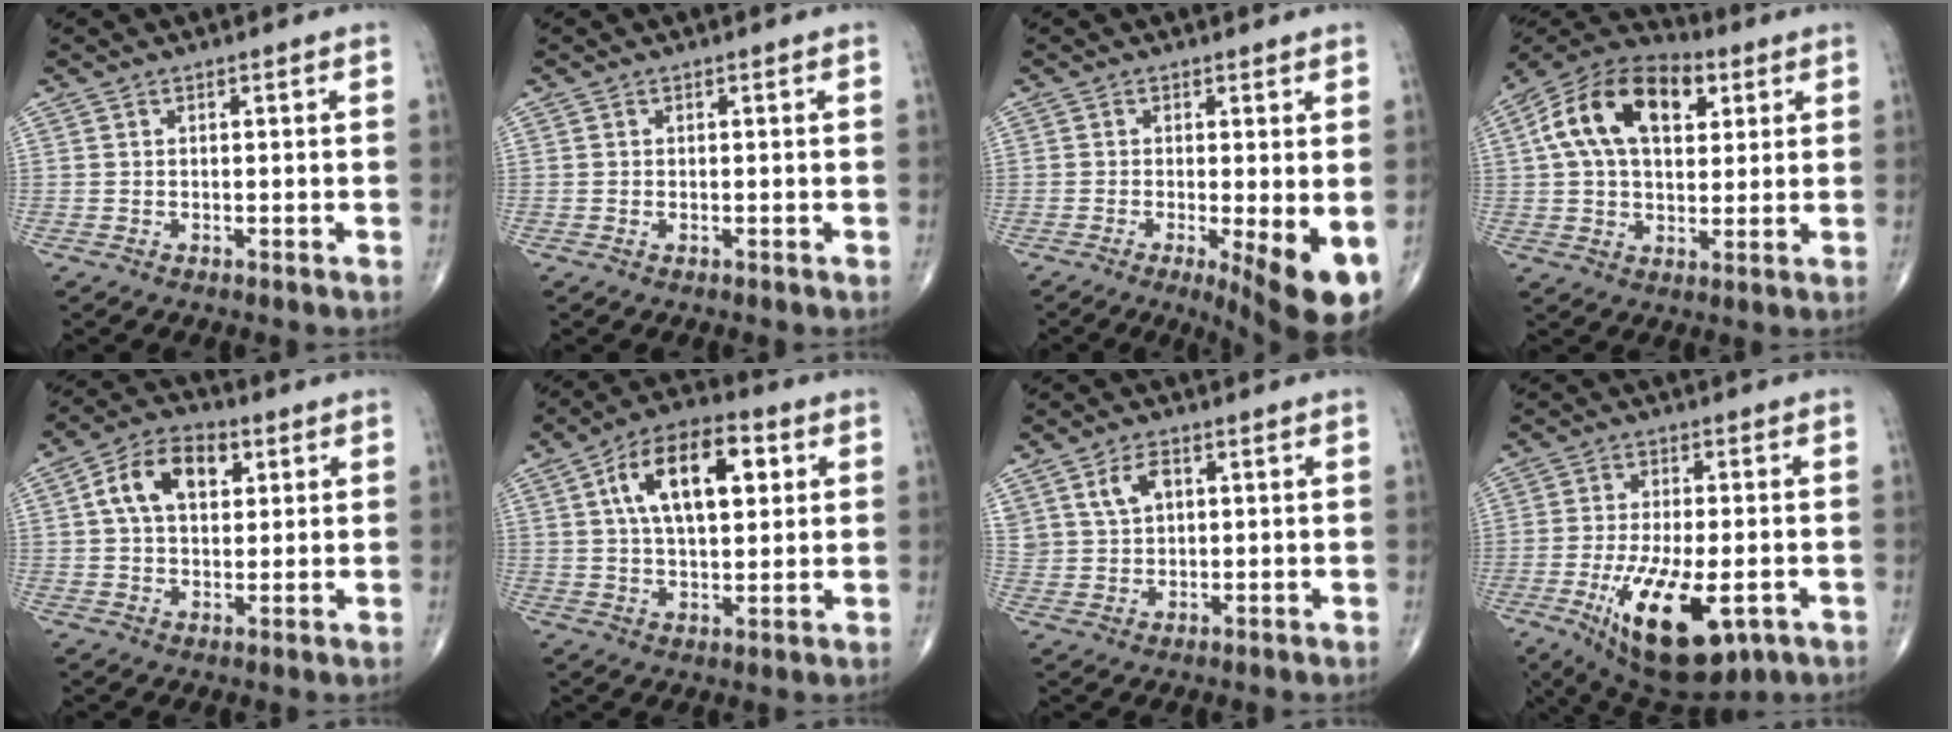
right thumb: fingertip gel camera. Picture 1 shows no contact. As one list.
[{"total": 0.0}, {"total": 9.8, "force": [-2.8, 2.2, 9.1], "torque": [-0.128, -0.024, -0.039]}, {"total": 18.2, "force": [5.5, 11.1, 13.4], "torque": [-0.216, 0.011, 0.082]}, {"total": 11.1, "force": [3.2, 7.0, 8.0], "torque": [-0.122, 0.012, 0.047]}, {"total": 16.0, "force": [4.7, 8.0, 13.0], "torque": [-0.200, 0.006, 0.074]}, {"total": 5.7, "force": [2.4, 3.7, 3.7], "torque": [-0.058, -0.007, 0.049]}, {"total": 17.2, "force": [-6.3, 7.2, 14.2], "torque": [-0.253, -0.008, -0.082]}]